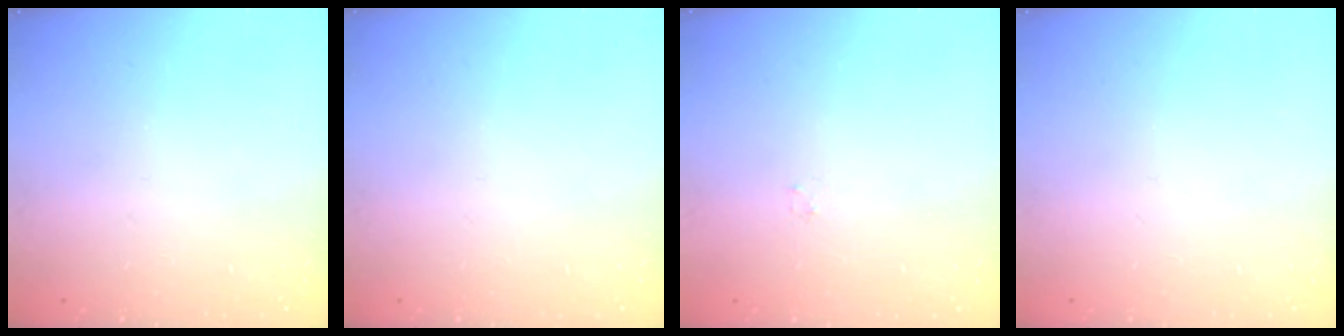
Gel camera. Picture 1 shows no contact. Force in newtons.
{"total": 0.0}
{"total": 0.8, "press": 0.8, "slide": 0.2}
{"total": 0.0}